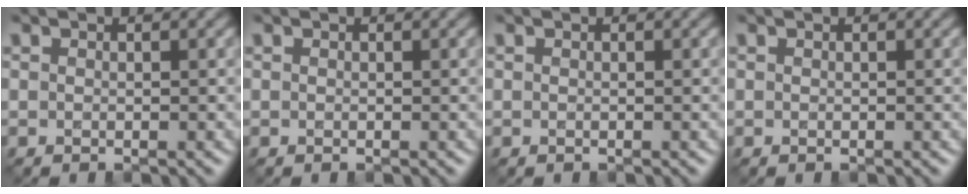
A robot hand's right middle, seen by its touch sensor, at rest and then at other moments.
{"total": 0.0}
{"total": 0.0}
{"total": 0.0}